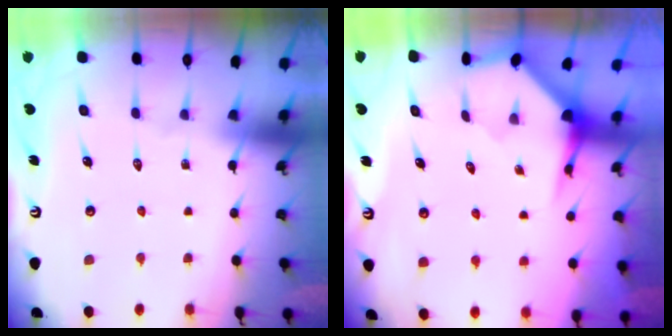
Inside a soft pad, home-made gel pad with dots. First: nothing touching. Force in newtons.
{"total": 4.0, "press": 3.9, "slide": 0.4}